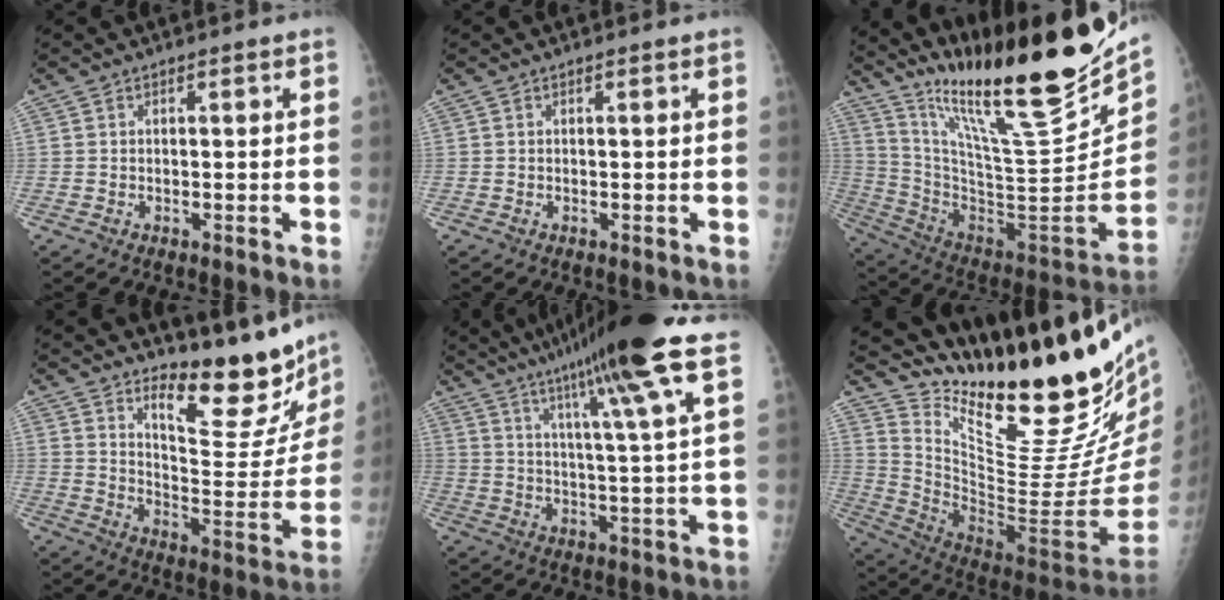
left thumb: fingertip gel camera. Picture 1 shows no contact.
{"total": 0.0}
{"total": 30.0, "force": [23.5, 3.5, 18.2], "torque": [-0.275, -0.141, 0.386]}
{"total": 16.6, "force": [14.1, 4.1, 7.6], "torque": [-0.064, -0.136, 0.203]}
{"total": 19.7, "force": [12.5, -0.1, 15.3], "torque": [-0.228, -0.034, 0.184]}
{"total": 31.4, "force": [24.2, 6.2, 18.9], "torque": [-0.271, -0.168, 0.372]}